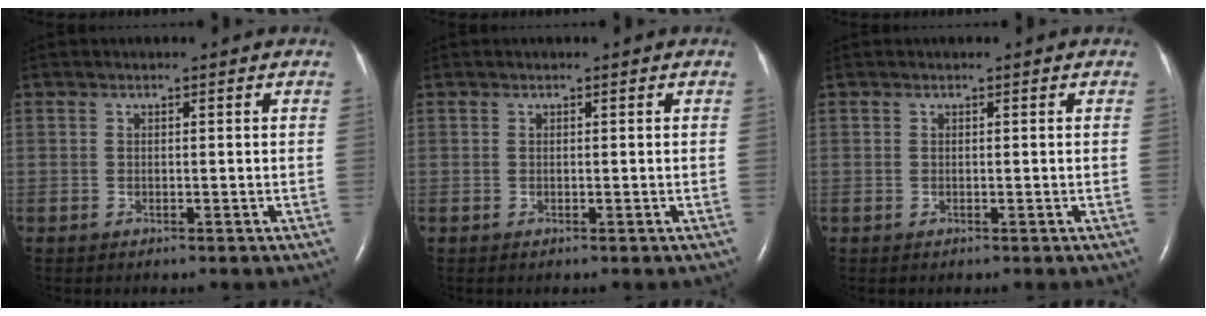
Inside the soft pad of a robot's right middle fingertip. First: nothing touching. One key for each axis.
{"total": 0.0}
{"total": 0.0}